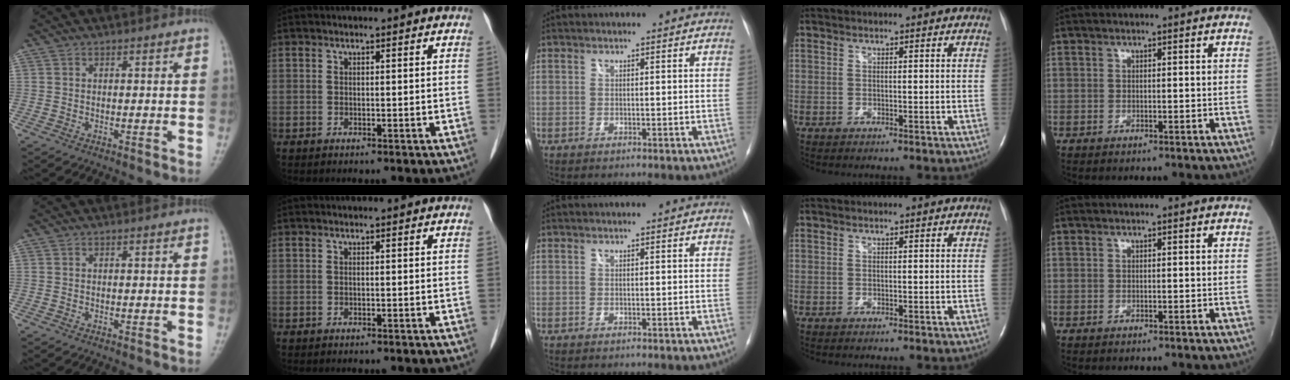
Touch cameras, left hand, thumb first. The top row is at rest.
{}